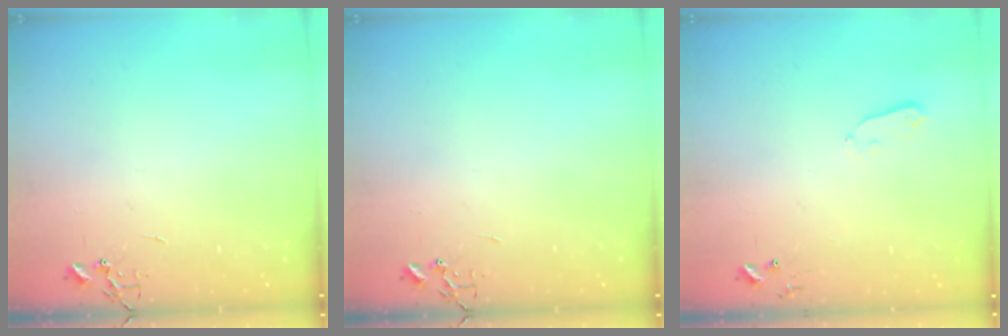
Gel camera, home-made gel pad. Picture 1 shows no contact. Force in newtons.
{"total": 0.0}
{"total": 2.9, "press": 2.9, "slide": 0.4}